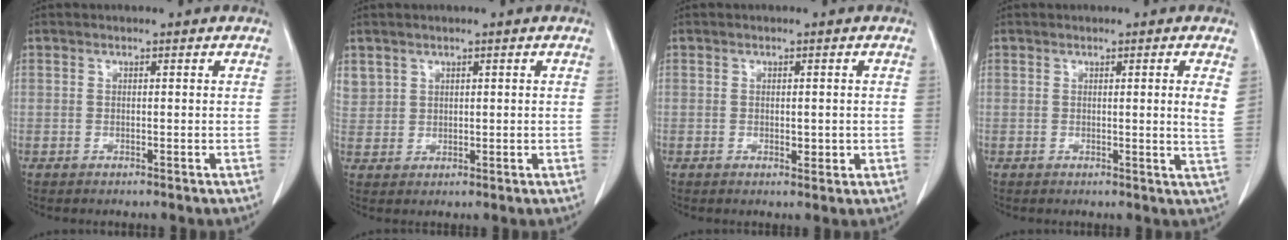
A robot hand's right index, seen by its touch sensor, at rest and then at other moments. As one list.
[{"total": 3.4, "force": [1.9, 2.7, 0.6], "torque": [-0.013, 0.008, 0.048]}, {"total": 1.9, "force": [-0.2, 0.8, 1.7], "torque": [-0.024, -0.003, 0.002]}, {"total": 3.3, "force": [1.1, -0.5, 3.1], "torque": [-0.044, -0.007, 0.011]}]